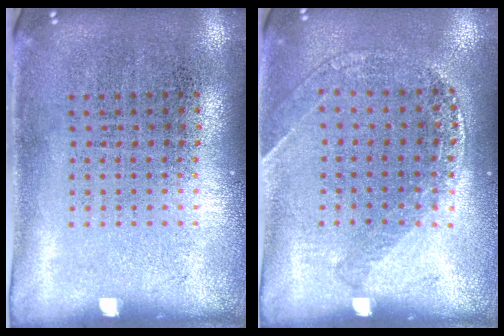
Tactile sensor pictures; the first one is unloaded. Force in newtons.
{"total": 1.2, "press": 1.2, "slide": 0.1}